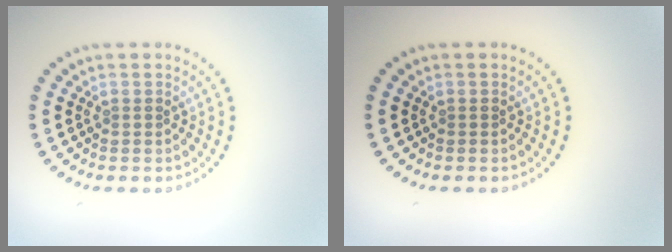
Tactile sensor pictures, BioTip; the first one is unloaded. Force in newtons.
{"total": 0.0}